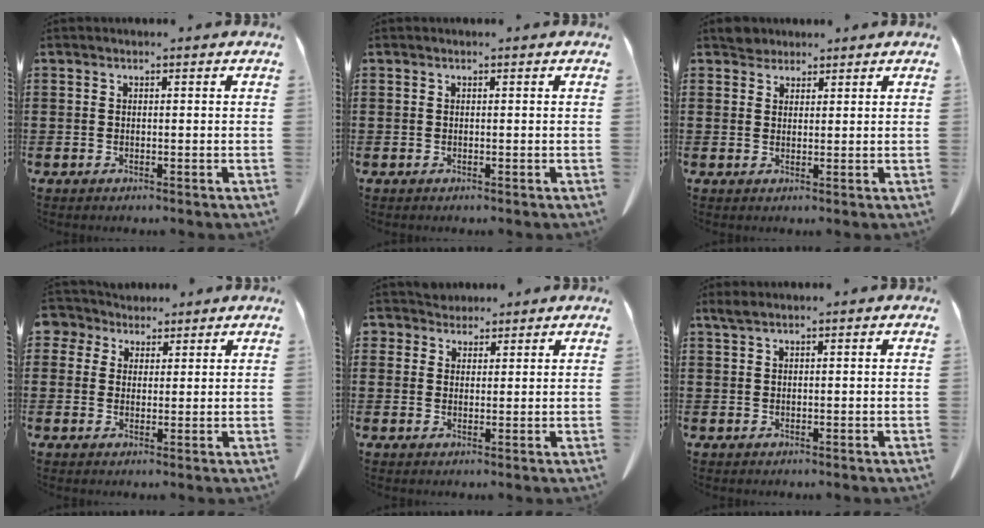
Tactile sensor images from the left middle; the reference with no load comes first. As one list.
[{"total": 0.0}, {"total": 2.5, "force": [2.3, 1.0, 0.2], "torque": [-0.004, 0.003, 0.045]}, {"total": 3.6, "force": [2.5, 2.6, 0.4], "torque": [-0.018, 0.006, 0.043]}, {"total": 3.2, "force": [2.7, 1.6, 0.2], "torque": [-0.016, 0.004, 0.052]}, {"total": 1.2, "force": [0.8, 0.1, 0.8], "torque": [-0.018, 0.001, 0.015]}]